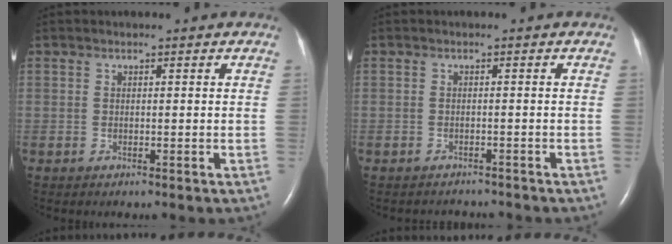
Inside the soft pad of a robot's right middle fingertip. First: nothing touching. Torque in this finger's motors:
{"motor_torque": [-0.31, -0.22, -0.07, 0.00]}